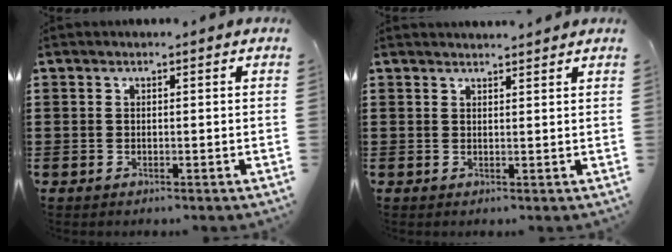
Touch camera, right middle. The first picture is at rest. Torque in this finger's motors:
{"motor_torque": [-0.05, 0.07, -0.02, 0.00]}